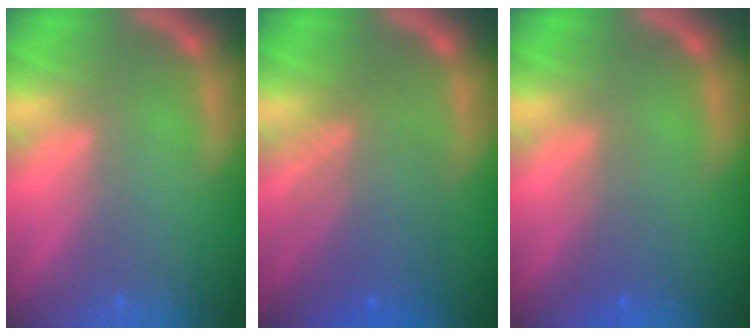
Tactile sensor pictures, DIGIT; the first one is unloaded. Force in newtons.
{"total": 6.6}
{"total": 2.0}